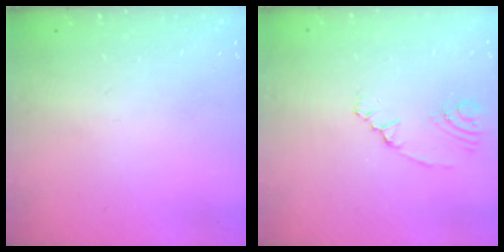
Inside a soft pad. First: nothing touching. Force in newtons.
{"total": 2.4, "press": 2.1, "slide": 1.2}